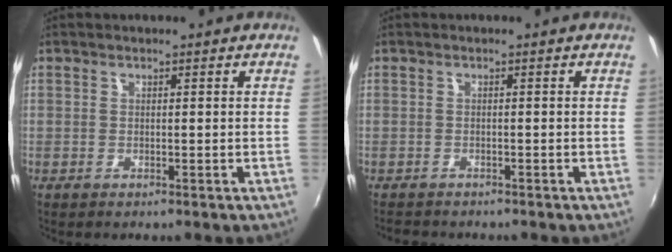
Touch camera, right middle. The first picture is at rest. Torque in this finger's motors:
{"motor_torque": [0.02, -0.04, -0.01, 0.00]}